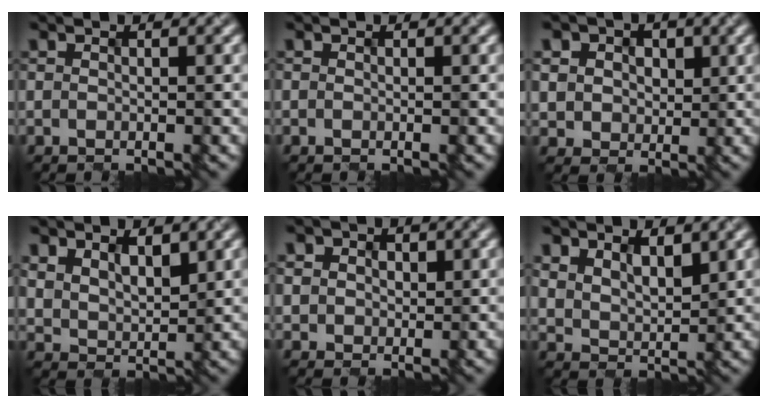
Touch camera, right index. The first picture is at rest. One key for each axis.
{"total": 0.0}
{"total": 5.0, "fx": 1.8, "fy": 4.3, "fz": 1.8, "tx": -0.064, "ty": 0.009, "tz": 0.029}
{"total": 3.9, "fx": 1.7, "fy": 2.7, "fz": 2.2, "tx": -0.050, "ty": -0.012, "tz": 0.029}
{"total": 3.4, "fx": 1.3, "fy": 2.9, "fz": 1.1, "tx": -0.042, "ty": 0.002, "tz": 0.021}
{"total": 3.5, "fx": 1.8, "fy": 2.3, "fz": 2.0, "tx": -0.046, "ty": -0.011, "tz": 0.033}